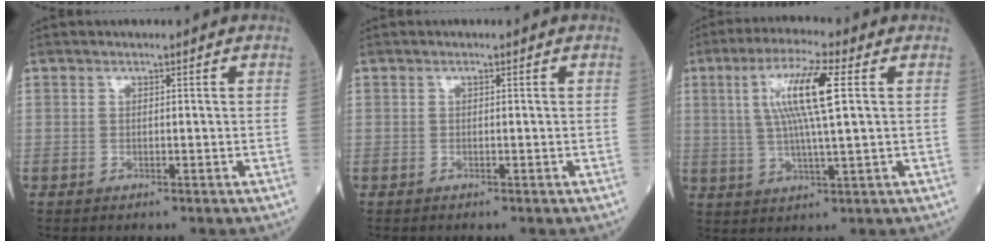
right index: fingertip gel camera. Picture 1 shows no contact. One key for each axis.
{"total": 0.0}
{"total": 10.2, "fx": 2.4, "fy": 0.2, "fz": 9.9, "tx": -0.198, "ty": 0.007, "tz": 0.043}